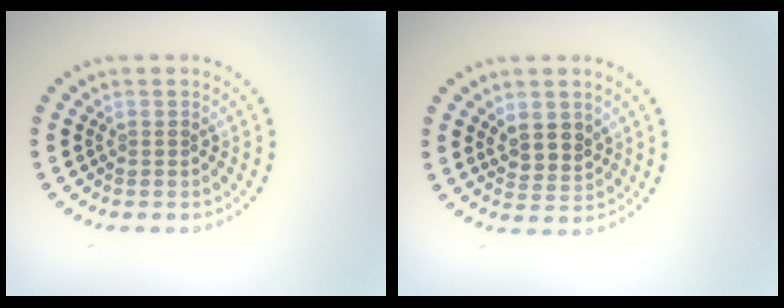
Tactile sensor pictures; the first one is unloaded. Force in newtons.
{"total": 2.6, "press": 2.3, "slide": 1.2}